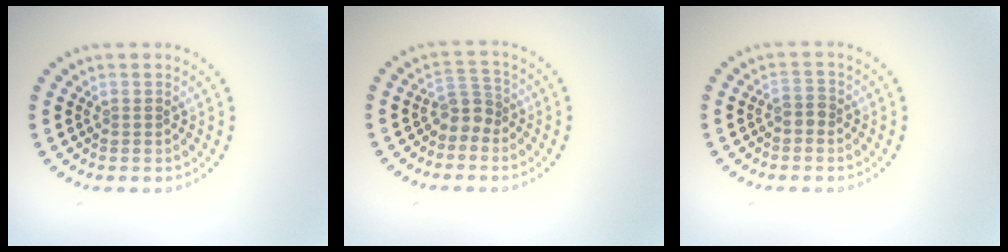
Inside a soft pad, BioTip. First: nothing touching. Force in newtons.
{"total": 2.3, "press": 1.8, "slide": 1.4}
{"total": 1.2, "press": 1.1, "slide": 0.5}